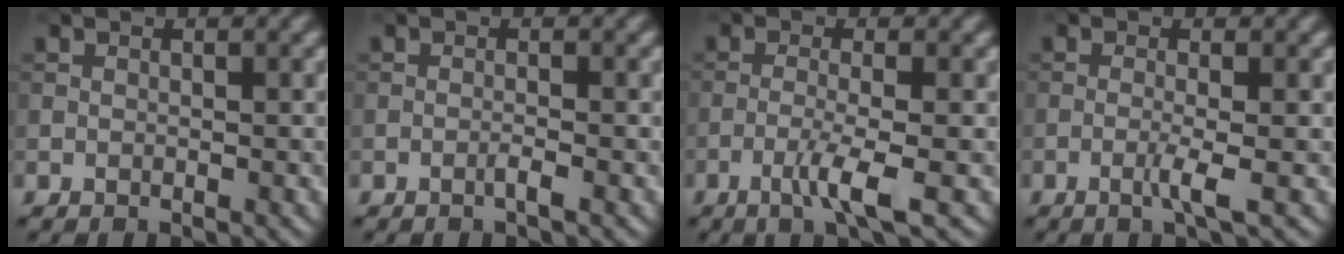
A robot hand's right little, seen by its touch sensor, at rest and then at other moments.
{"total": 0.9, "force": [-0.5, 0.0, 0.7], "torque": [-0.014, 0.003, -0.012]}
{"total": 3.4, "force": [-1.5, 0.2, 3.0], "torque": [-0.057, 0.007, -0.040]}
{"total": 2.1, "force": [-0.7, 0.2, 2.0], "torque": [-0.037, 0.003, -0.020]}